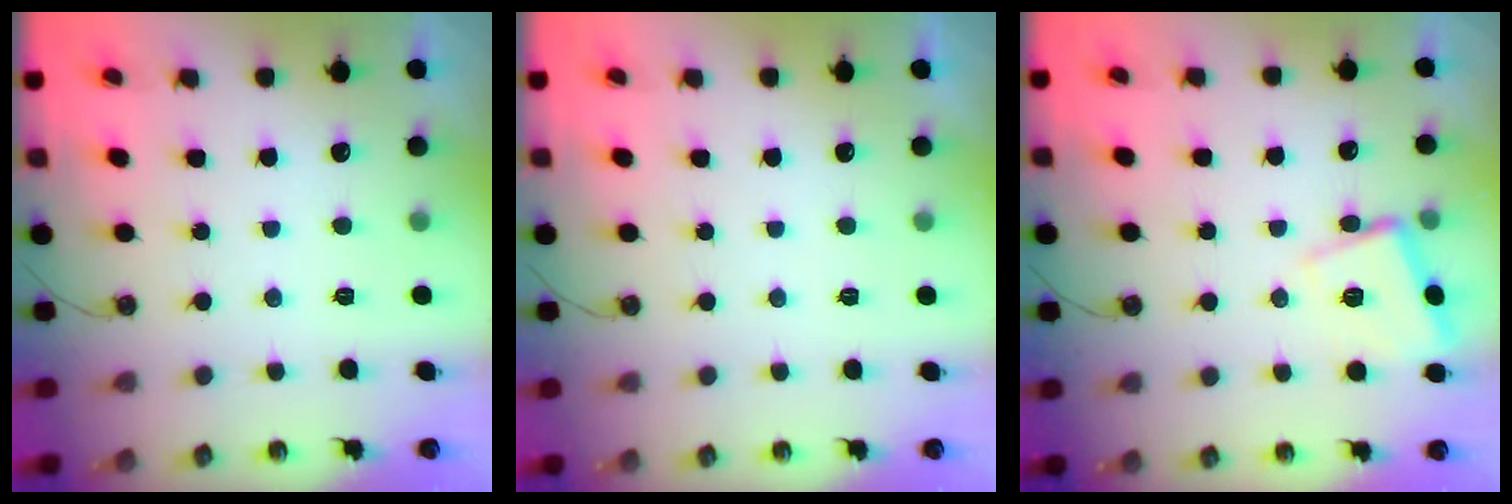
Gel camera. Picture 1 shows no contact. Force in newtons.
{"total": 2.7, "press": 2.7, "slide": 0.4}
{"total": 12.2, "press": 12.1, "slide": 1.0}